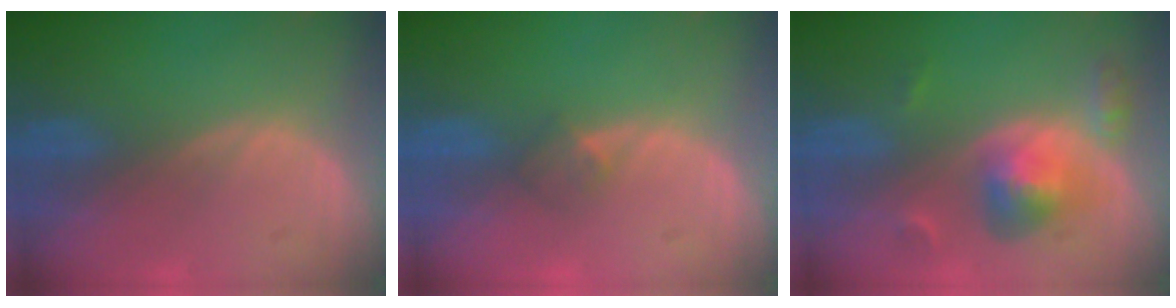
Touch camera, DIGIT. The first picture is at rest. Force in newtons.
{"total": 2.0, "press": 1.6, "slide": 1.1}
{"total": 5.9, "press": 5.6, "slide": 1.8}